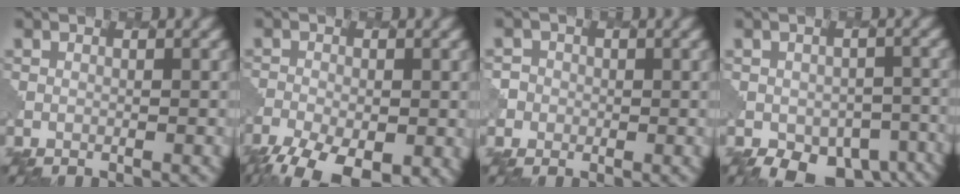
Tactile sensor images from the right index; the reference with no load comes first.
{"total": 8.7, "force": [-5.4, 3.9, 5.6], "torque": [-0.108, -0.031, -0.082]}
{"total": 2.5, "force": [-0.1, 2.5, -0.1], "torque": [0.019, 0.014, -0.029]}
{"total": 7.6, "force": [-4.1, 4.5, 4.4], "torque": [-0.068, -0.033, -0.048]}